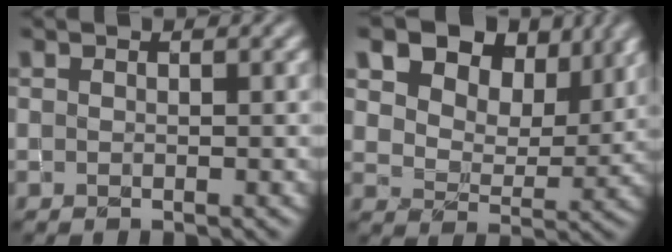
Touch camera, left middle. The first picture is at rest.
{"total": 11.9, "force": [7.4, 6.9, 6.3], "torque": [-0.116, 0.008, 0.120]}